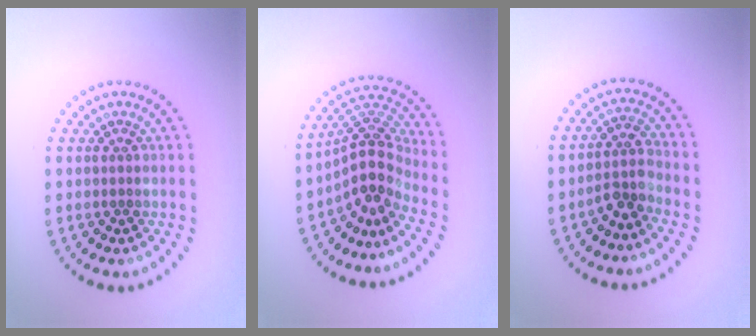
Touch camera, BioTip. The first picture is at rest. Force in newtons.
{"total": 4.5, "press": 3.2, "slide": 3.2}
{"total": 2.7, "press": 2.0, "slide": 1.8}